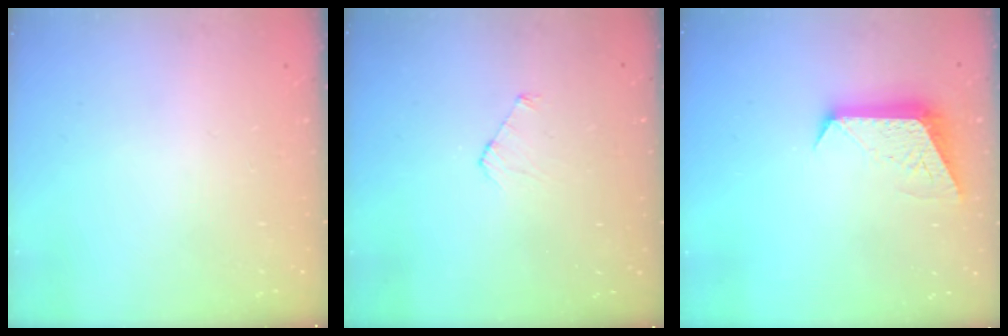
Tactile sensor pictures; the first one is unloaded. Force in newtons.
{"total": 3.7, "press": 3.6, "slide": 0.3}
{"total": 9.6, "press": 9.6, "slide": 0.5}